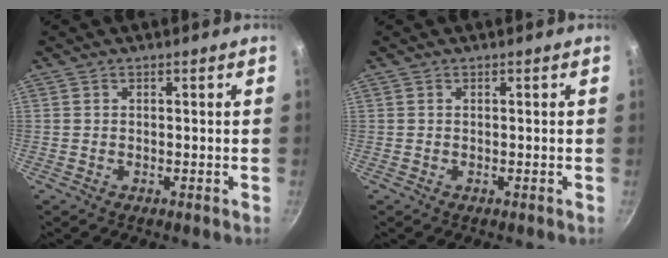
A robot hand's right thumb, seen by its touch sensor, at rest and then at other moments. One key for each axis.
{"total": 0.0}